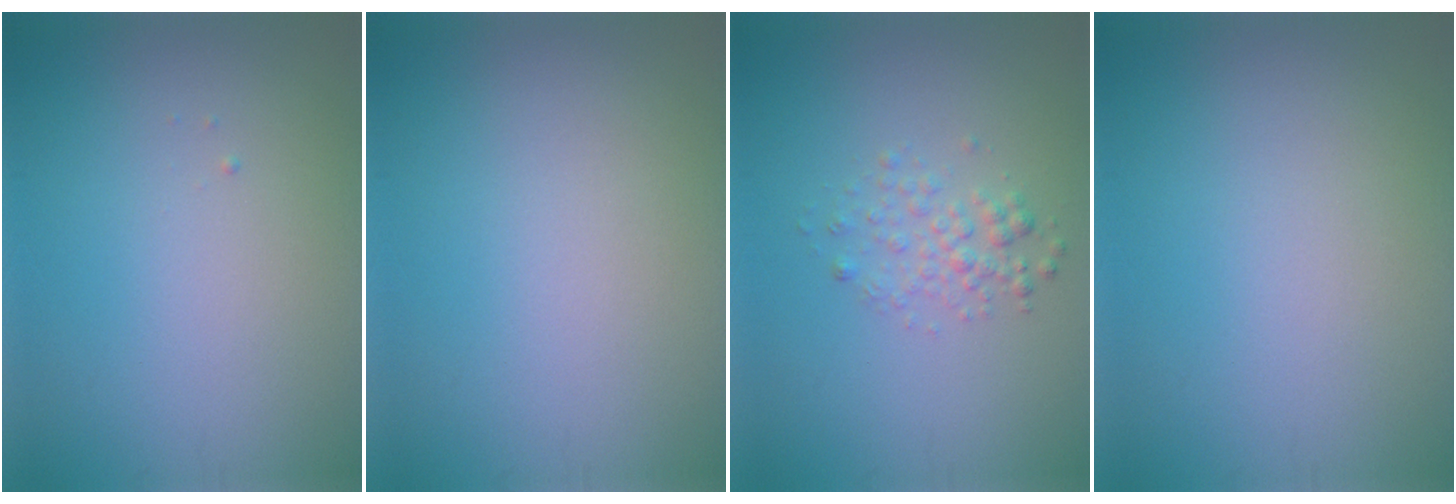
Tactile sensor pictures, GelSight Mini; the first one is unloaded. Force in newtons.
{"total": 0.0}
{"total": 1.9, "press": 1.9, "slide": 0.1}
{"total": 0.0}